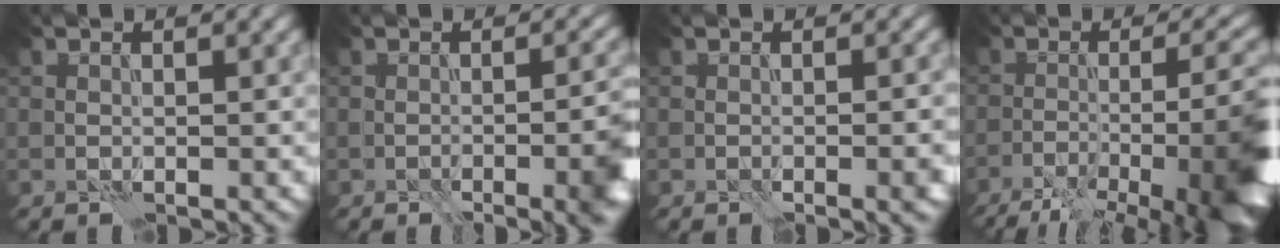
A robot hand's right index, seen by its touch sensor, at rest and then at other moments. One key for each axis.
{"total": 6.1, "fx": -2.6, "fy": 1.7, "fz": 5.2, "tx": -0.055, "ty": -0.002, "tz": -0.032}
{"total": 2.1, "fx": -1.0, "fy": 0.3, "fz": 1.8, "tx": -0.024, "ty": -0.002, "tz": -0.015}
{"total": 14.9, "fx": -8.6, "fy": 4.3, "fz": 11.4, "tx": -0.132, "ty": -0.005, "tz": -0.114}